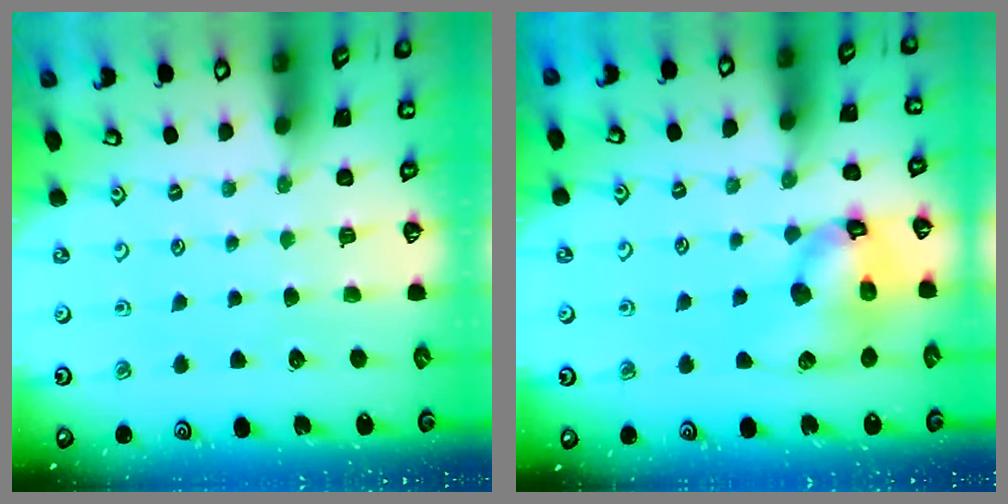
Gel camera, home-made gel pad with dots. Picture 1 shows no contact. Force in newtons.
{"total": 13.9, "press": 13.8, "slide": 1.0}